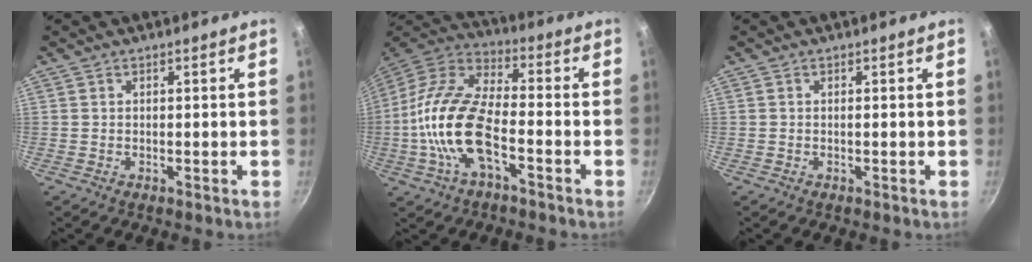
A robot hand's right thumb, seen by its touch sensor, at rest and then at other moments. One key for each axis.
{"total": 17.4, "fx": -4.5, "fy": 7.8, "fz": 14.8, "tx": -0.309, "ty": 0.036, "tz": -0.088}
{"total": 0.0}